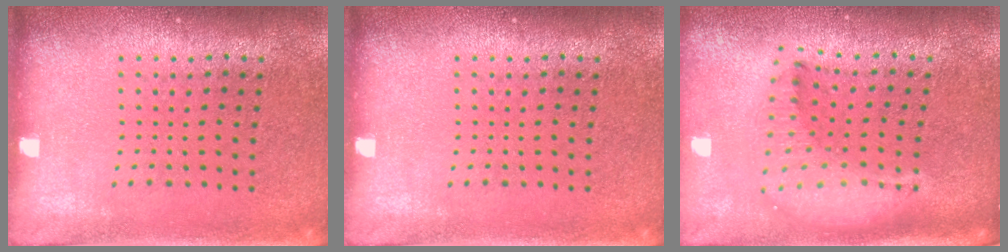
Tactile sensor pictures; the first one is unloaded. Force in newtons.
{"total": 0.0}
{"total": 2.1, "press": 1.6, "slide": 1.3}